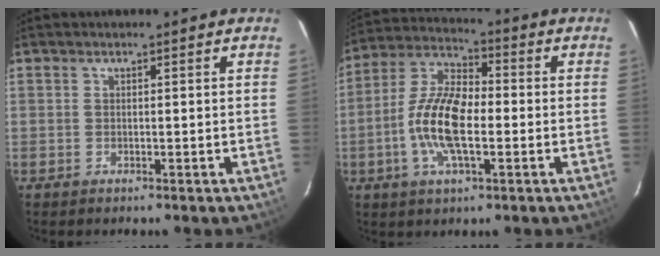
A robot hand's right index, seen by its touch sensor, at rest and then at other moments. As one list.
[{"total": 12.4, "force": [-2.5, 5.0, 11.1], "torque": [-0.230, 0.005, -0.056]}]